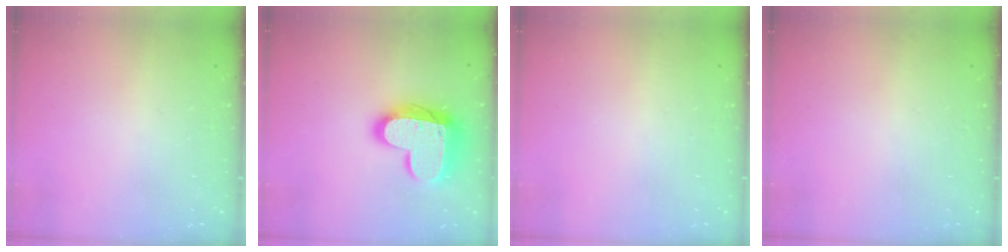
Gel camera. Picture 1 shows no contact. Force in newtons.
{"total": 17.8, "press": 17.8, "slide": 1.3}
{"total": 0.0}
{"total": 0.0}